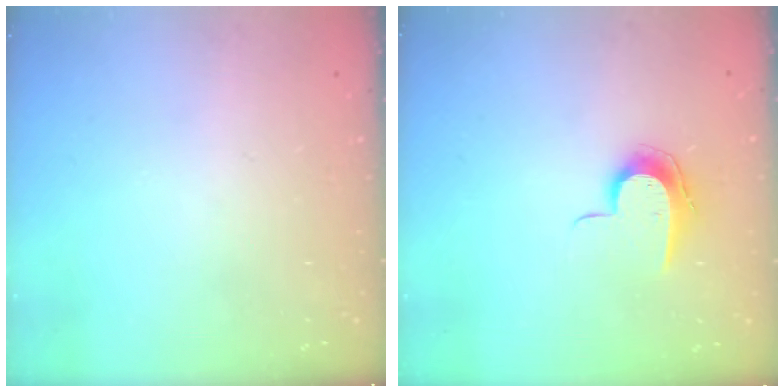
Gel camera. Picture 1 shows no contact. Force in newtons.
{"total": 8.5, "press": 8.5, "slide": 0.8}